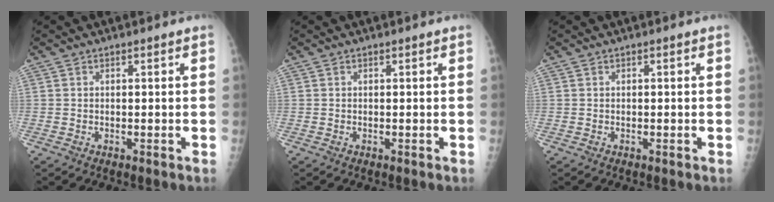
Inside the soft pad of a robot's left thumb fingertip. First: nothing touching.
{"total": 0.0}
{"total": 0.0}